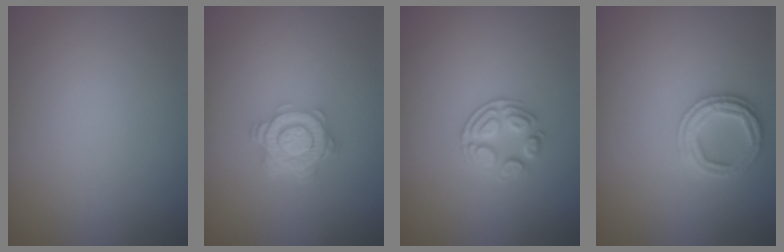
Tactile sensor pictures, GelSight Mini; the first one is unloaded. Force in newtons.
{"total": 4.8, "press": 3.4, "slide": 3.4}
{"total": 2.4, "press": 1.8, "slide": 1.6}
{"total": 2.4, "press": 2.4, "slide": 0.1}